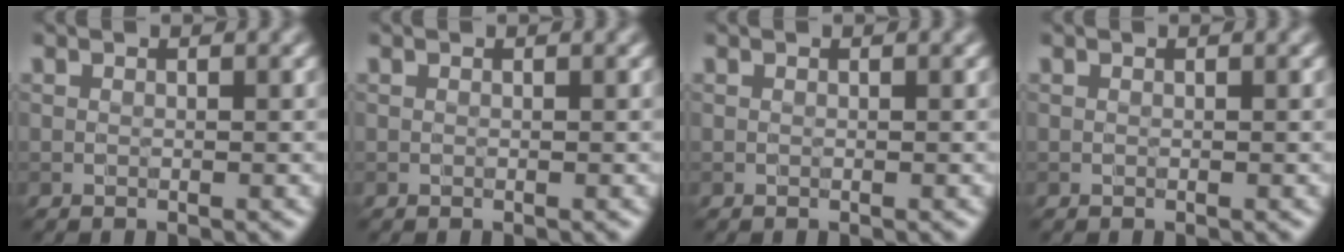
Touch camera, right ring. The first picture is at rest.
{"total": 0.0}
{"total": 0.0}
{"total": 0.0}